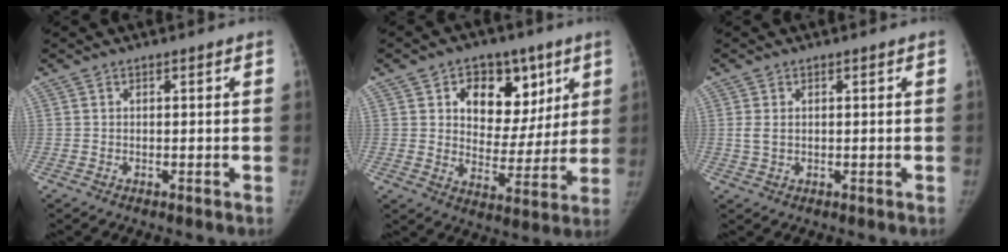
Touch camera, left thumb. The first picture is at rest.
{"total": 14.8, "force": [6.4, 10.4, 8.5], "torque": [-0.063, -0.024, 0.100]}
{"total": 2.4, "force": [0.4, 1.6, 1.8], "torque": [-0.039, 0.003, 0.012]}